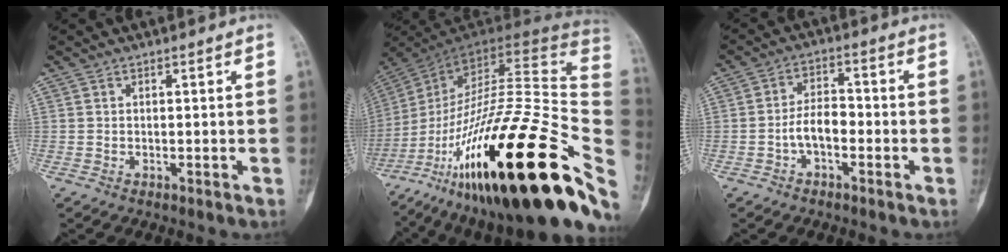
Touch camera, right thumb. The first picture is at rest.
{"total": 42.6, "force": [-16.7, 12.0, 37.3], "torque": [-0.523, 0.052, -0.274]}
{"total": 5.3, "force": [-1.8, 2.9, 4.0], "torque": [-0.062, 0.027, -0.039]}